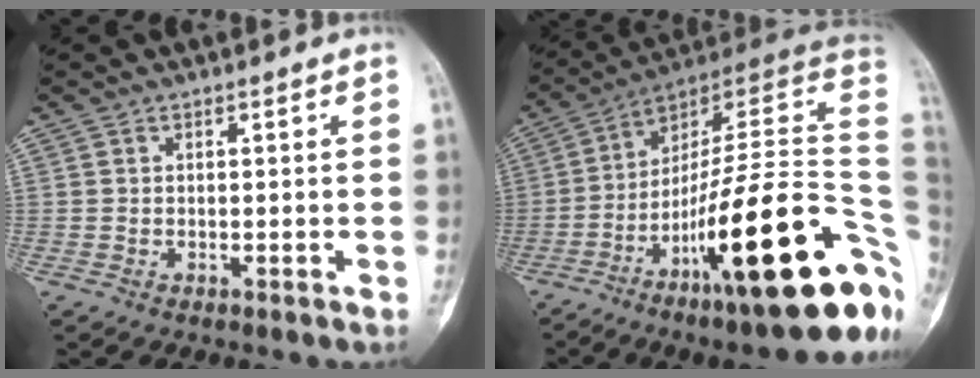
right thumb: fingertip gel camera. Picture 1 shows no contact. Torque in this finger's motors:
{"motor_torque": [3.51, 1.50, 1.84, -0.93, 0.68]}